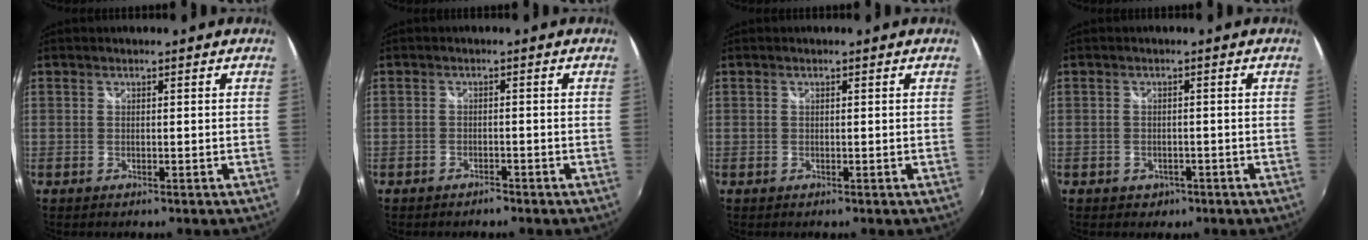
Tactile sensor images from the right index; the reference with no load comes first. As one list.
[{"total": 1.9, "force": [-1.7, 0.8, 0.5], "torque": [-0.012, -0.005, -0.028]}, {"total": 0.0}, {"total": 2.9, "force": [-1.3, 2.4, 0.8], "torque": [-0.020, 0.000, -0.015]}]